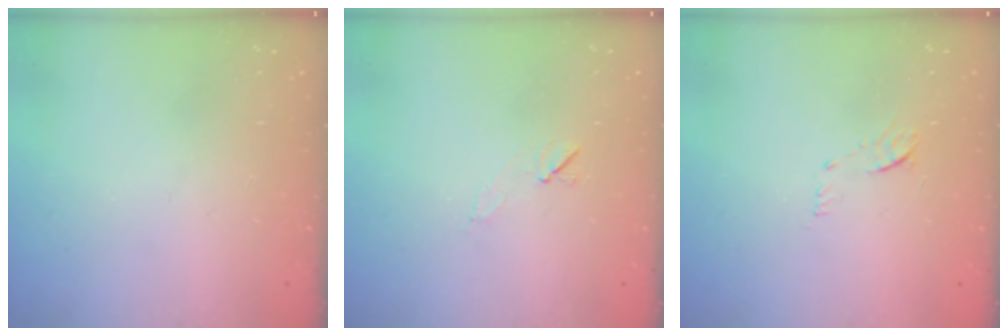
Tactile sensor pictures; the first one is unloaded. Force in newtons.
{"total": 5.2, "press": 4.7, "slide": 2.1}
{"total": 6.2, "press": 6.1, "slide": 0.7}